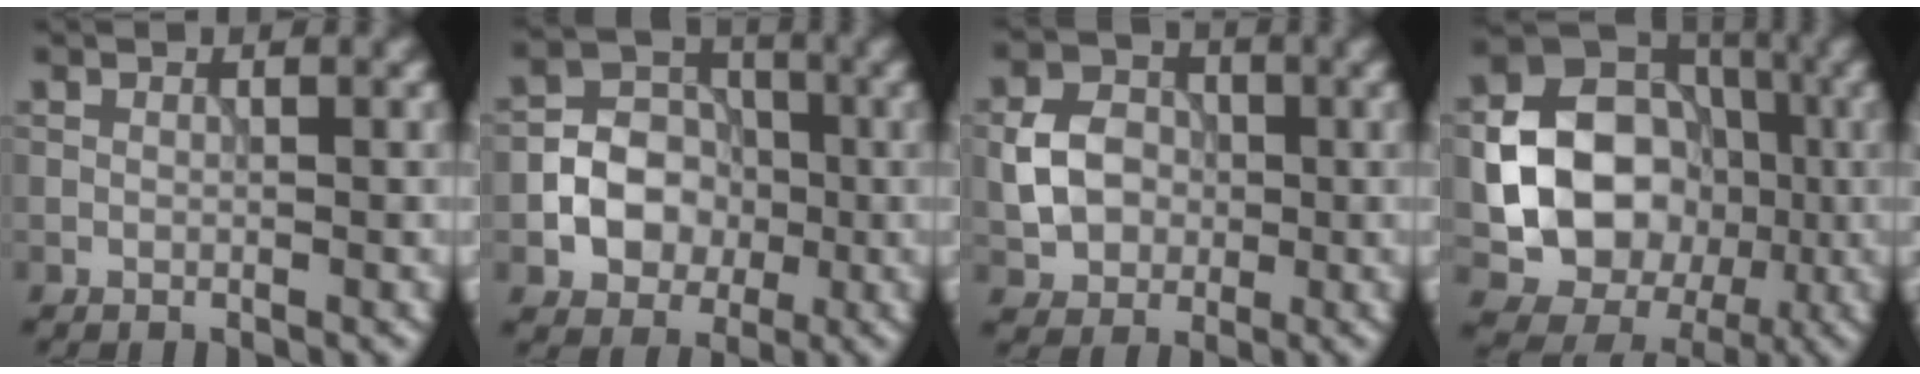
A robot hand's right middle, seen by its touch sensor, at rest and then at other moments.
{"total": 5.5, "force": [-1.2, 4.5, 2.9], "torque": [-0.037, 0.003, -0.033]}
{"total": 4.4, "force": [-0.4, 3.7, 2.3], "torque": [-0.044, 0.005, -0.010]}
{"total": 11.6, "force": [-1.4, 9.6, 6.3], "torque": [-0.087, -0.005, -0.035]}